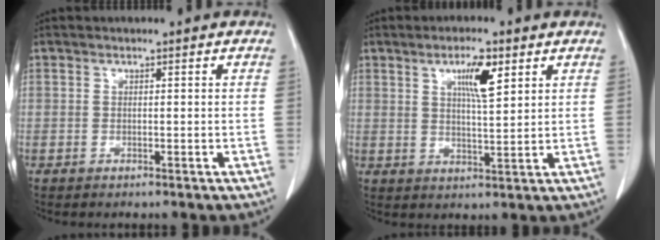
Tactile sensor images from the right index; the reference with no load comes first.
{"total": 6.0, "force": [2.9, 1.0, 5.2], "torque": [-0.091, 0.000, 0.050]}